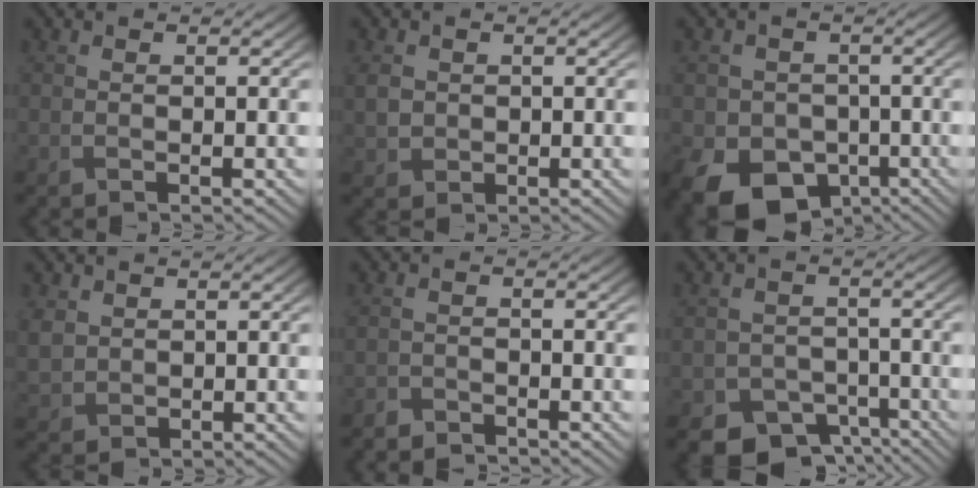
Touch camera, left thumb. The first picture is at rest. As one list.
[{"total": 2.6, "force": [0.2, 2.3, 1.2], "torque": [-0.041, -0.002, 0.005]}, {"total": 10.4, "force": [-4.9, 7.9, 4.7], "torque": [-0.101, -0.047, -0.086]}, {"total": 2.7, "force": [1.1, 2.2, 1.1], "torque": [-0.045, -0.002, 0.024]}, {"total": 2.1, "force": [-2.0, 0.3, 0.2], "torque": [-0.005, -0.004, -0.043]}, {"total": 6.7, "force": [-4.7, 4.2, 2.2], "torque": [-0.031, -0.015, -0.072]}]